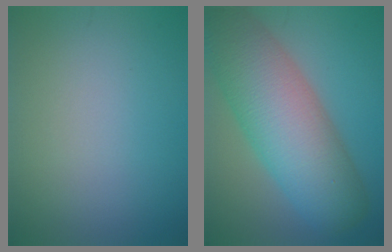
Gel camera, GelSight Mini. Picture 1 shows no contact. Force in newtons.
{"total": 11.6, "press": 11.5, "slide": 0.5}